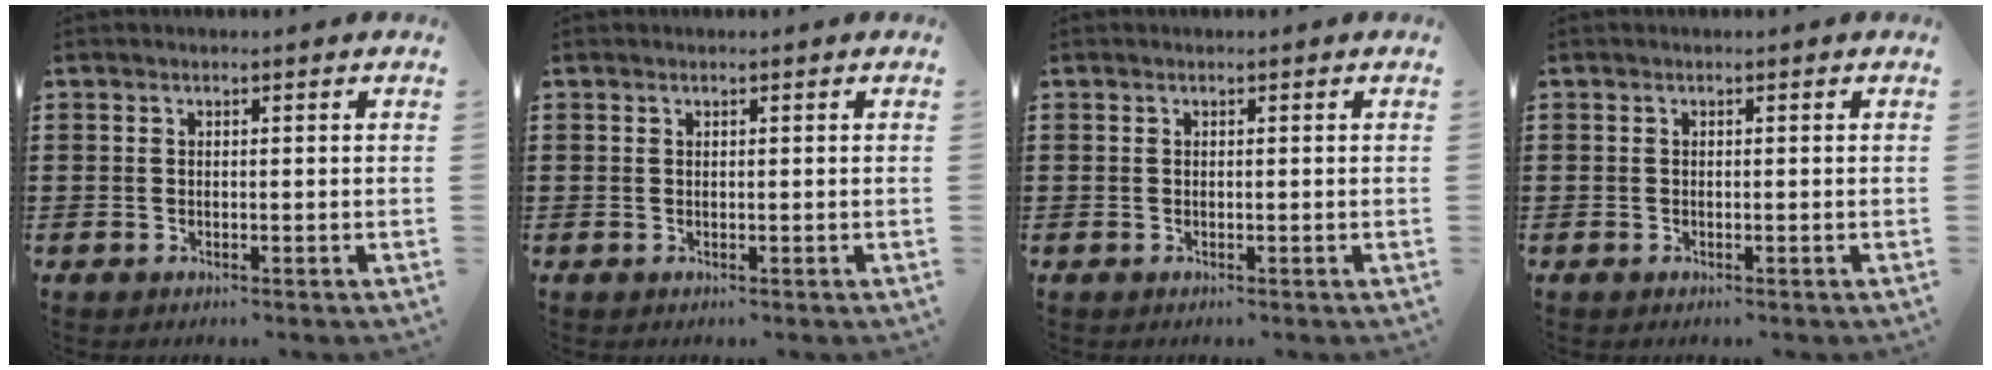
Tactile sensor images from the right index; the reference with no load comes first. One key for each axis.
{"total": 0.0}
{"total": 0.0}
{"total": 0.0}